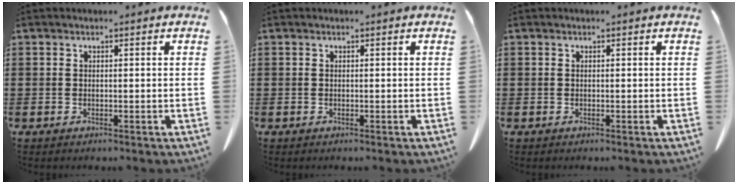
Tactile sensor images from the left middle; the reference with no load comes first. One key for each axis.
{"total": 0.0}
{"total": 0.0}